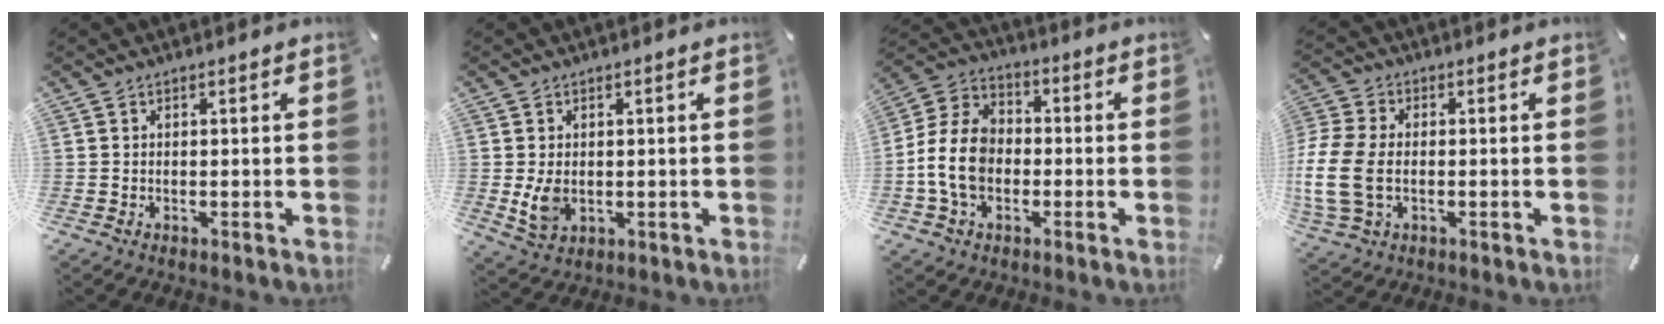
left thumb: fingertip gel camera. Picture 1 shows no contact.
{"total": 5.2, "force": [0.0, 3.8, 3.4], "torque": [-0.081, -0.008, -0.002]}
{"total": 12.0, "force": [-2.4, 9.2, 7.4], "torque": [-0.176, 0.017, -0.043]}
{"total": 11.8, "force": [-1.5, 8.1, 8.4], "torque": [-0.197, -0.001, -0.025]}